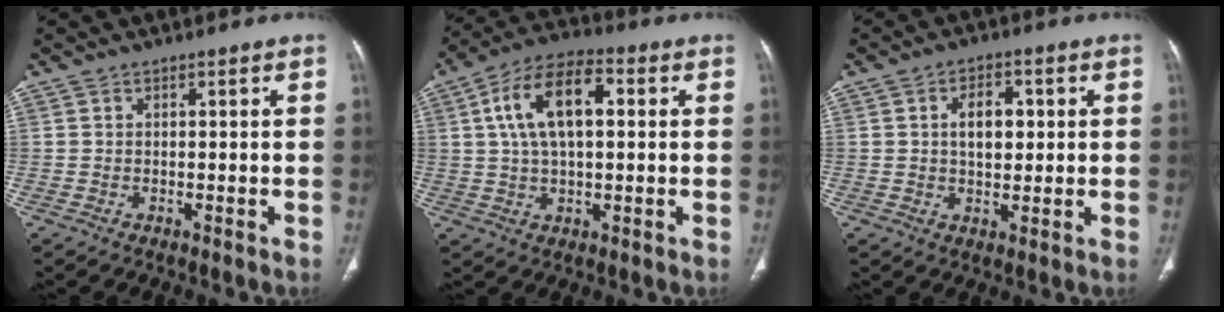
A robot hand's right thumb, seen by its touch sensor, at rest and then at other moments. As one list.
[{"total": 13.7, "force": [2.9, 7.0, 11.4], "torque": [-0.206, 0.021, 0.047]}, {"total": 6.5, "force": [1.1, 4.0, 5.0], "torque": [-0.059, 0.002, 0.017]}]